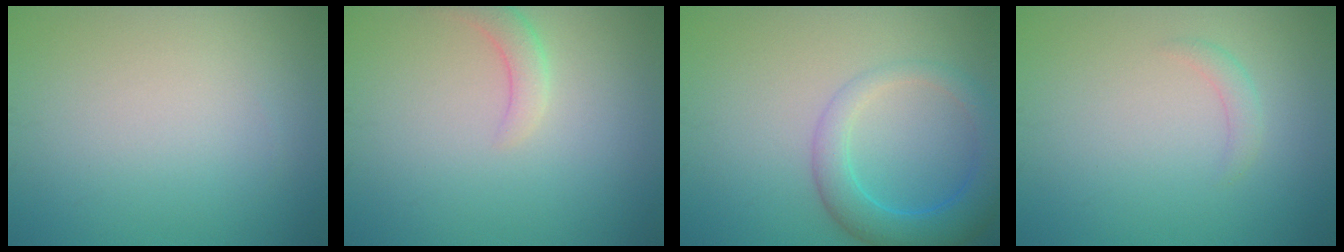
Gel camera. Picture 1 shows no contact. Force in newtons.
{"total": 2.1, "press": 2.1, "slide": 0.3}
{"total": 4.9, "press": 4.9, "slide": 0.4}
{"total": 1.2, "press": 1.2, "slide": 0.1}